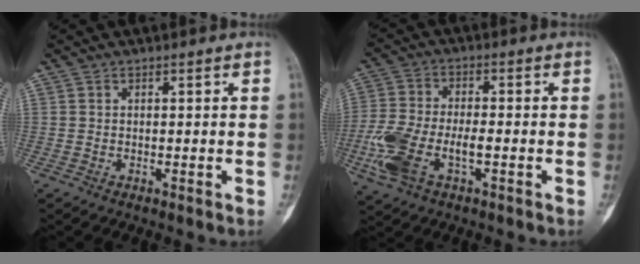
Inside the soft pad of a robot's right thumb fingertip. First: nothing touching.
{"total": 11.7, "force": [-3.7, 5.9, 9.4], "torque": [-0.216, 0.016, -0.069]}